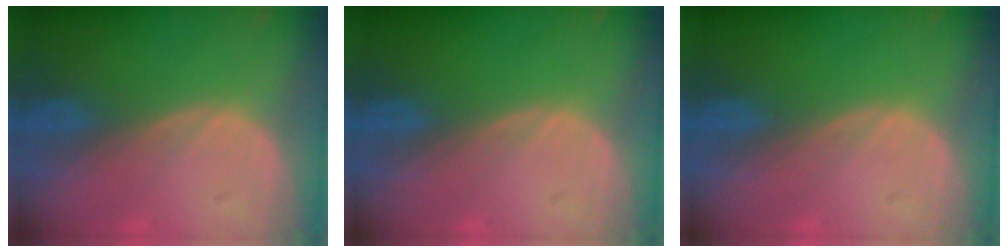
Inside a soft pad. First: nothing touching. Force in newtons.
{"total": 0.0}
{"total": 0.0}